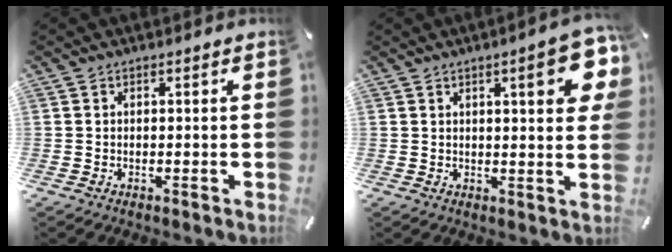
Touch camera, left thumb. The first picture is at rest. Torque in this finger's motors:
{"motor_torque": [1.59, 2.01, 0.94, -0.75, 0.12]}